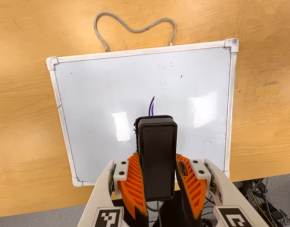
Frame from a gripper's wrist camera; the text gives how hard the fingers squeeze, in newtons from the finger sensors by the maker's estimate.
{"total": 5.1, "left": 4.6, "right": 5.5}